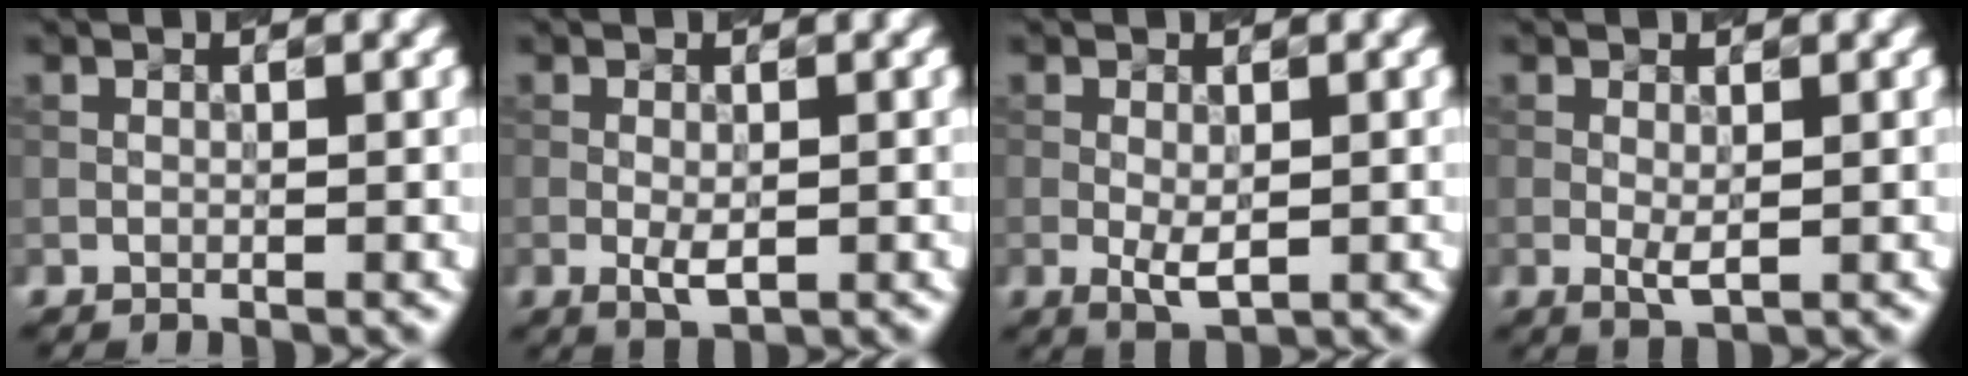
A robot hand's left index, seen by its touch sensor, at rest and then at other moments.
{"total": 2.1, "force": [-0.5, 0.9, 1.8], "torque": [-0.036, -0.005, -0.006]}
{"total": 2.3, "force": [-0.3, 0.9, 2.1], "torque": [-0.041, -0.006, -0.002]}
{"total": 1.6, "force": [0.0, 0.5, 1.5], "torque": [-0.031, -0.004, -0.001]}